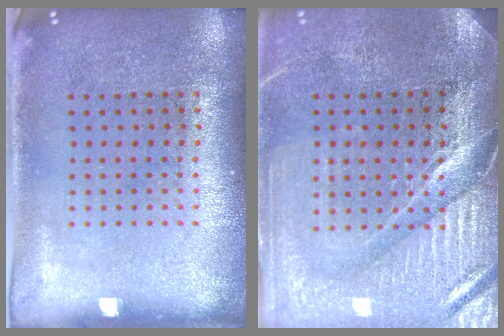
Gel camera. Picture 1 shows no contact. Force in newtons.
{"total": 4.0, "press": 3.8, "slide": 1.5}